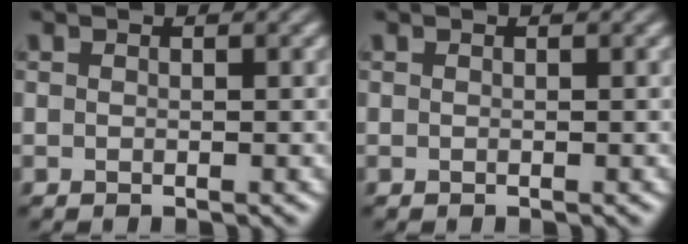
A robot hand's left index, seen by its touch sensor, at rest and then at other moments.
{"total": 0.0}